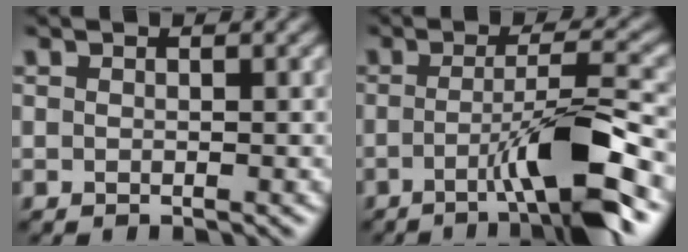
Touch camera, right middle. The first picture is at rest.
{"total": 7.9, "force": [-2.7, 1.2, 7.3], "torque": [-0.108, 0.009, -0.054]}